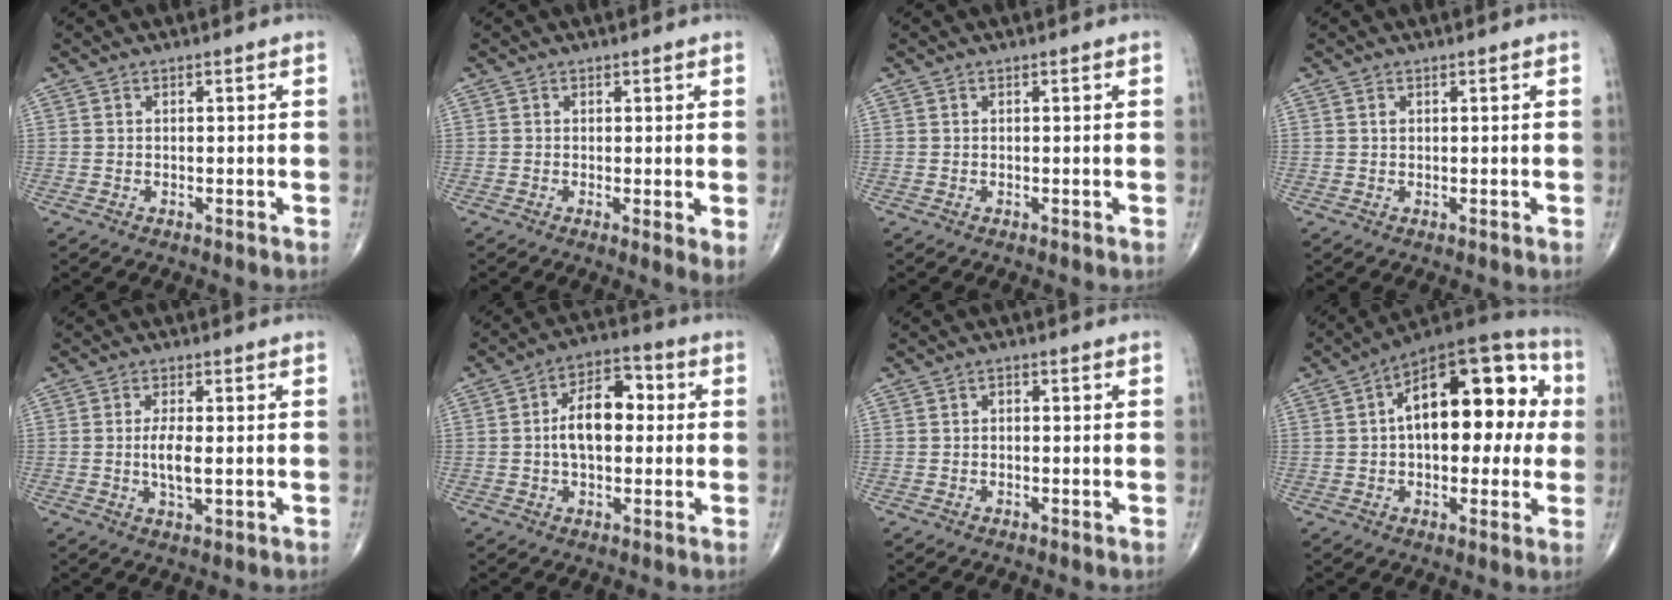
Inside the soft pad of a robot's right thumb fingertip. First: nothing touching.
{"total": 3.0, "force": [0.0, 0.8, 2.9], "torque": [-0.049, -0.013, -0.004]}
{"total": 0.0}
{"total": 0.6, "force": [0.3, 0.3, 0.4], "torque": [-0.006, 0.002, 0.006]}
{"total": 4.9, "force": [-0.3, 1.7, 4.6], "torque": [-0.092, -0.009, -0.006]}
{"total": 10.9, "force": [0.5, 6.3, 8.8], "torque": [-0.135, 0.026, 0.002]}
{"total": 1.0, "force": [-0.1, 0.7, 0.7], "torque": [-0.005, 0.005, -0.006]}
{"total": 21.6, "force": [3.1, 11.2, 18.2], "torque": [-0.234, 0.038, 0.034]}